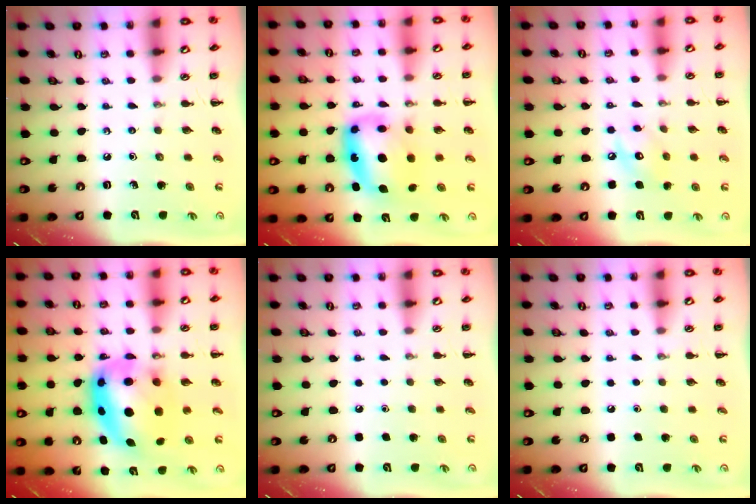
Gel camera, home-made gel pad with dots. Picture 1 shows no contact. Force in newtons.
{"total": 9.8, "press": 9.5, "slide": 2.5}
{"total": 7.3, "press": 7.3, "slide": 0.9}
{"total": 14.3, "press": 13.8, "slide": 3.7}
{"total": 1.8, "press": 1.7, "slide": 0.1}
{"total": 1.6, "press": 1.6, "slide": 0.1}